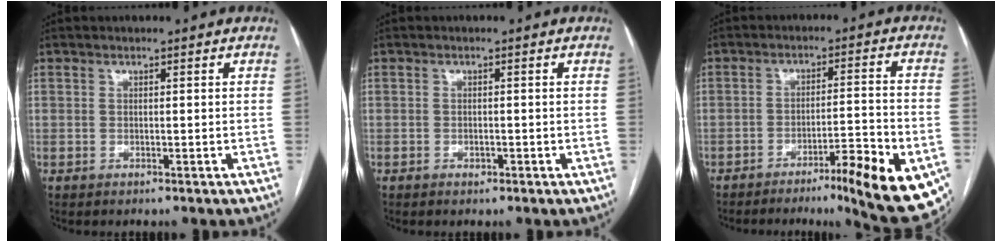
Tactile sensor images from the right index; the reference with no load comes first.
{"total": 0.8, "force": [-0.5, 0.5, 0.4], "torque": [-0.006, 0.002, -0.006]}
{"total": 16.3, "force": [-9.4, 1.7, 13.2], "torque": [-0.105, 0.010, -0.132]}